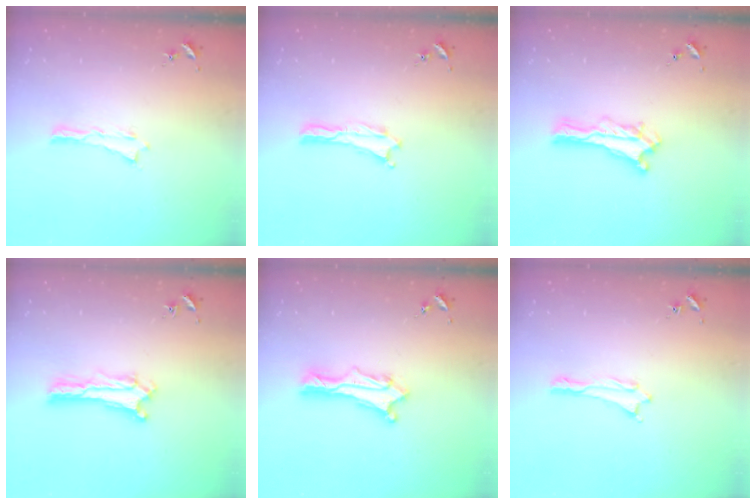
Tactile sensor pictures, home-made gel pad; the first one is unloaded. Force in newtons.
{"total": 0.0}
{"total": 1.2, "press": 1.2, "slide": 0.2}
{"total": 0.7, "press": 0.6, "slide": 0.2}
{"total": 2.4, "press": 2.4, "slide": 0.3}
{"total": 0.6, "press": 0.5, "slide": 0.2}